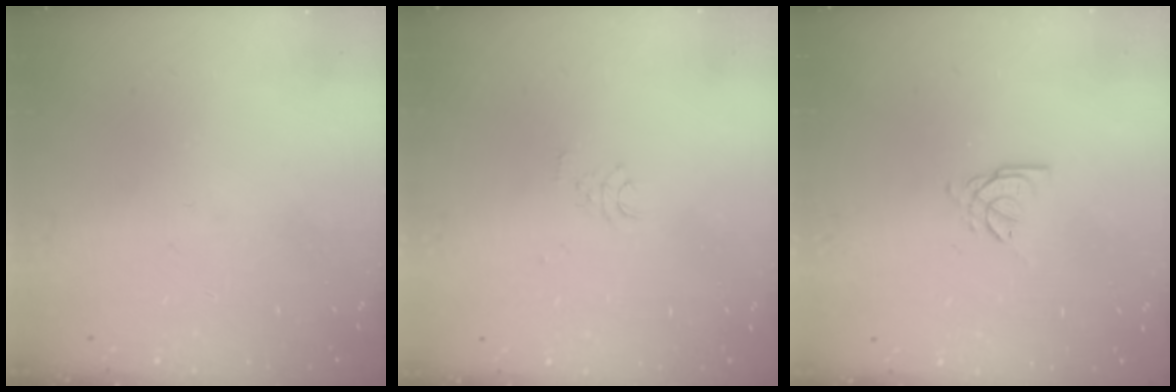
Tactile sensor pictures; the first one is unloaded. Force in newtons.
{"total": 2.6, "press": 2.6, "slide": 0.1}
{"total": 0.9, "press": 0.8, "slide": 0.2}